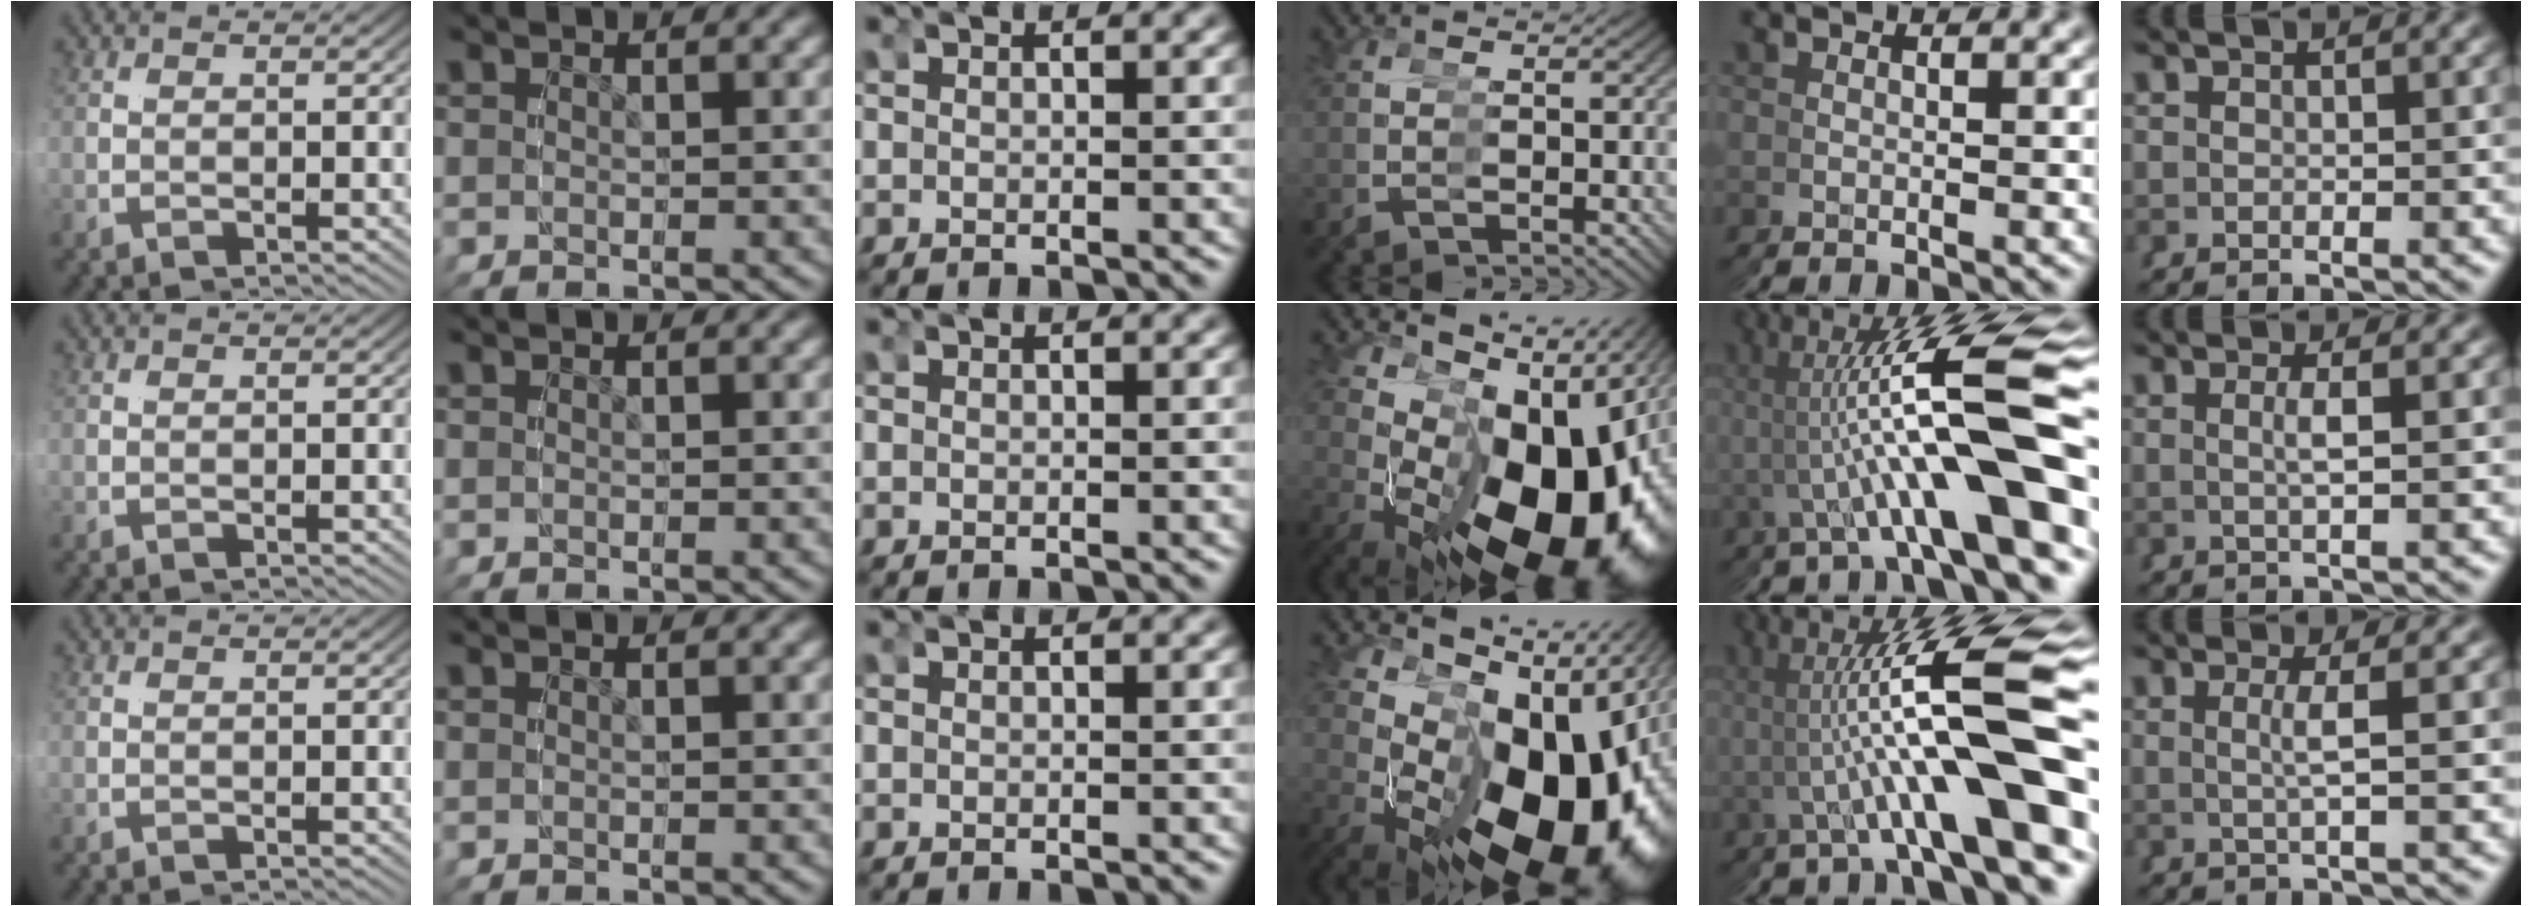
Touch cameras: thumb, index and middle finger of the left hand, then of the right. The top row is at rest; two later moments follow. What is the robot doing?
{"motion": "grasp_and_lifting", "object": "legos"}